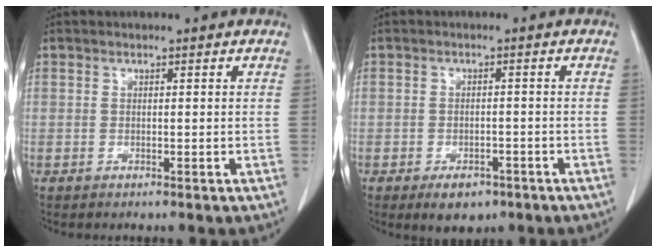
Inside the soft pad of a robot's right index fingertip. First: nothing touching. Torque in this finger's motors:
{"motor_torque": [-0.04, -0.03, -0.07, -0.12]}